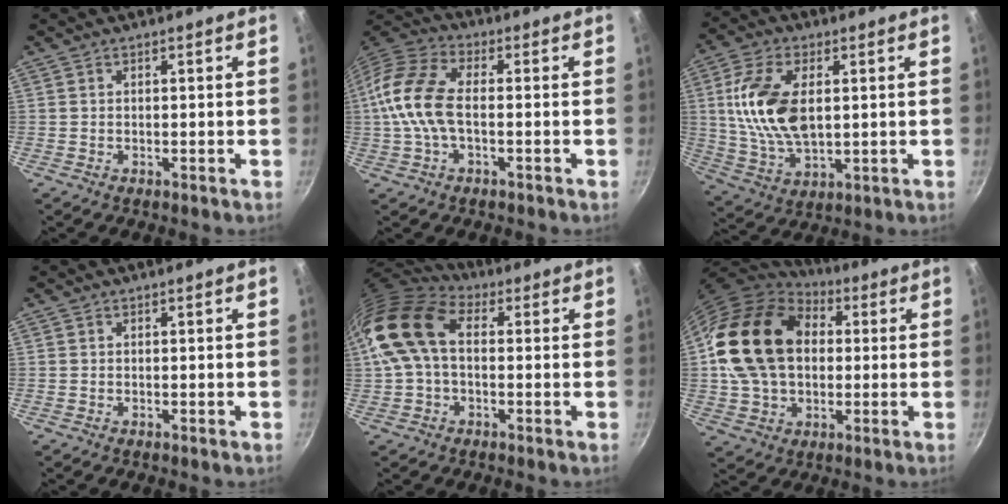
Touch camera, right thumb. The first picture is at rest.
{"total": 12.5, "force": [-0.9, 6.7, 10.6], "torque": [-0.214, 0.031, -0.035]}
{"total": 14.6, "force": [2.3, 8.1, 12.0], "torque": [-0.225, -0.007, 0.048]}
{"total": 0.0}
{"total": 13.9, "force": [1.5, 8.8, 10.6], "torque": [-0.194, 0.026, 0.013]}
{"total": 21.6, "force": [3.7, 16.2, 13.8], "torque": [-0.227, 0.021, 0.064]}